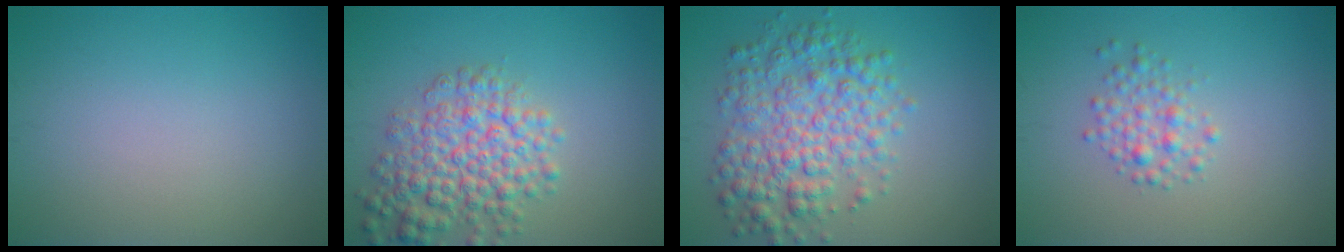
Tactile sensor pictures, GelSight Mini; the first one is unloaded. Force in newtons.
{"total": 6.0, "press": 6.0, "slide": 0.2}
{"total": 6.5, "press": 6.5, "slide": 0.0}
{"total": 2.0, "press": 2.0, "slide": 0.1}